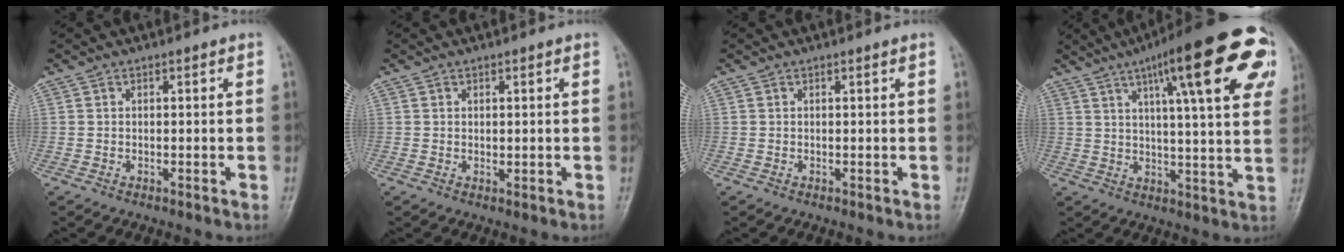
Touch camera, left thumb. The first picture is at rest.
{"total": 0.9, "force": [0.4, 0.5, 0.7], "torque": [-0.009, -0.004, 0.009]}
{"total": 0.0}
{"total": 23.9, "force": [10.5, 5.3, 20.7], "torque": [-0.272, -0.002, 0.141]}